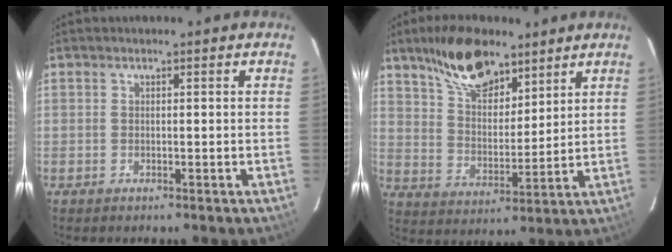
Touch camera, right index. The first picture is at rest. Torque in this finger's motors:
{"motor_torque": [0.45, 0.41, 0.46, 0.09]}